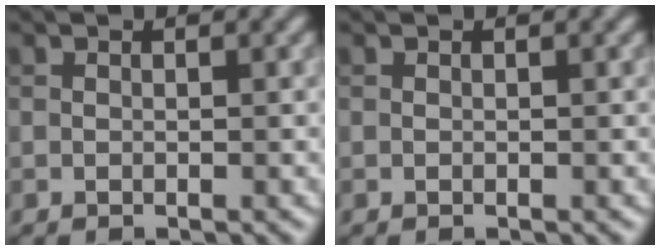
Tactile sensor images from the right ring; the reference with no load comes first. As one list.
[{"total": 0.0}]